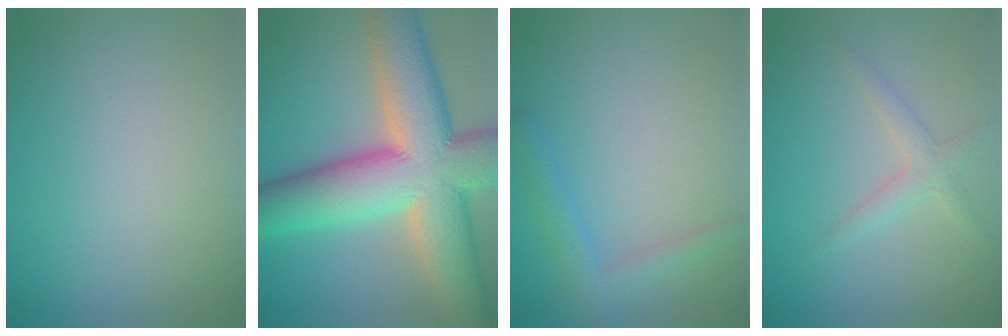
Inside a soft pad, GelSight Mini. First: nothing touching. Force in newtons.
{"total": 14.5, "press": 14.5, "slide": 1.0}
{"total": 2.4, "press": 2.4, "slide": 0.1}
{"total": 1.7, "press": 1.7, "slide": 0.1}